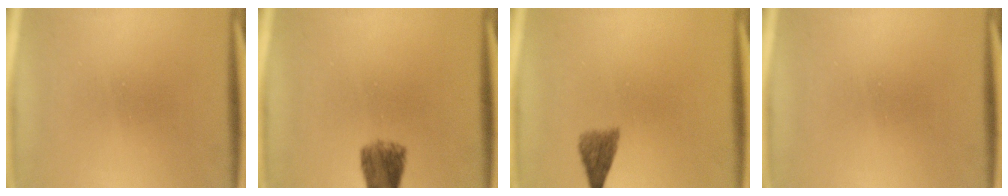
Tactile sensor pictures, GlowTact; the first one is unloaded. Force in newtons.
{"total": 5.3}
{"total": 2.9}
{"total": 0.0}